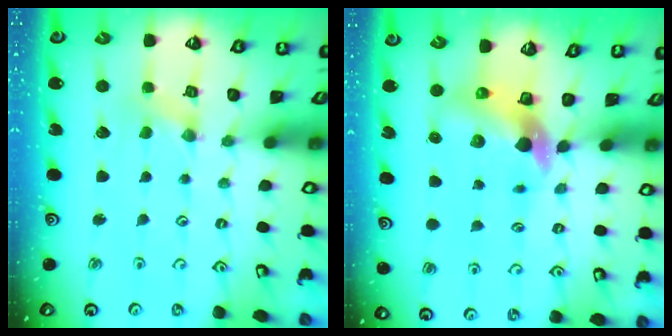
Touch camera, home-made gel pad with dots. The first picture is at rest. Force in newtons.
{"total": 6.9, "press": 6.9, "slide": 1.0}